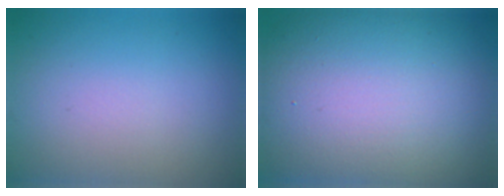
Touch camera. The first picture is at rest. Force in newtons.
{"total": 17.4, "press": 17.4, "slide": 1.0}